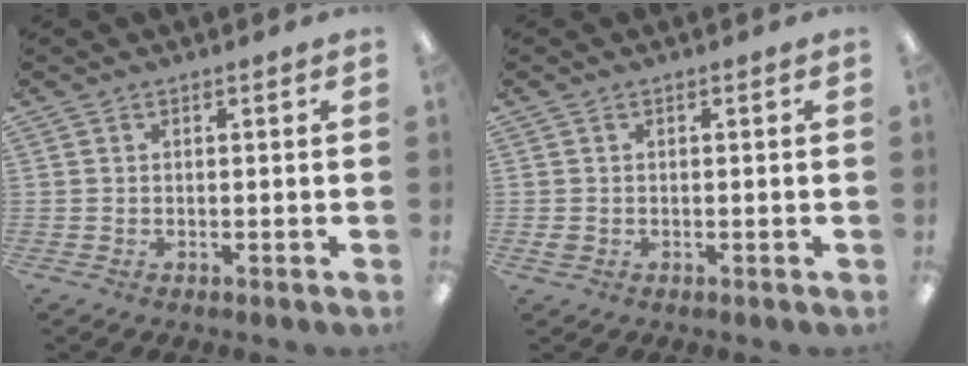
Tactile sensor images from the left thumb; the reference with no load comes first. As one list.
[{"total": 1.1, "force": [-0.1, 0.9, 0.6], "torque": [-0.011, 0.004, -0.003]}]